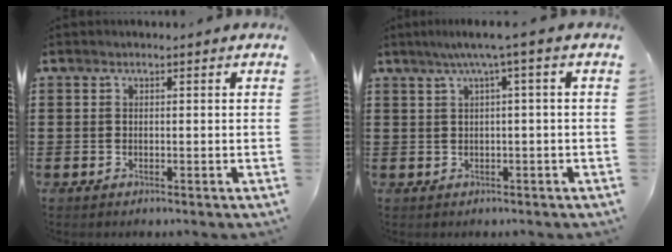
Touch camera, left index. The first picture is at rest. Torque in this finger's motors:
{"motor_torque": [0.49, -0.47, 0.28, 0.10]}